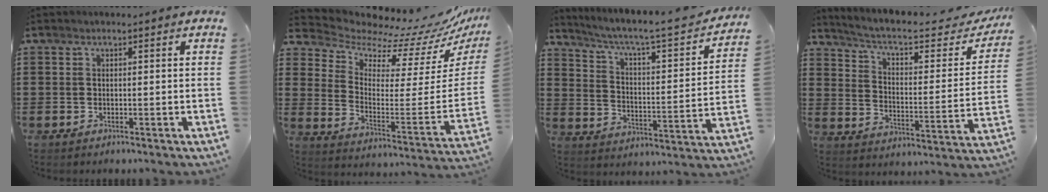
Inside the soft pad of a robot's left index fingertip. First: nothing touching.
{"total": 7.1, "force": [6.7, 2.0, 1.4], "torque": [-0.046, -0.080, 0.108]}
{"total": 4.9, "force": [3.6, 0.4, 3.3], "torque": [-0.081, -0.034, 0.049]}
{"total": 6.0, "force": [4.6, 1.2, 3.5], "torque": [-0.090, -0.030, 0.074]}